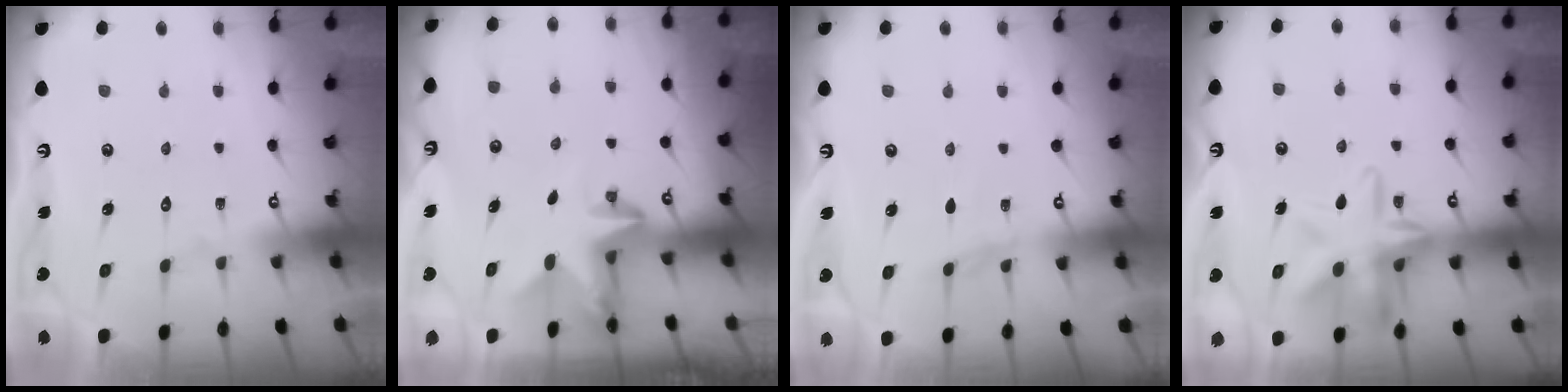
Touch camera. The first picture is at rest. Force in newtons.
{"total": 2.4, "press": 2.4, "slide": 0.4}
{"total": 4.1, "press": 4.0, "slide": 0.4}
{"total": 14.0, "press": 14.0, "slide": 1.1}